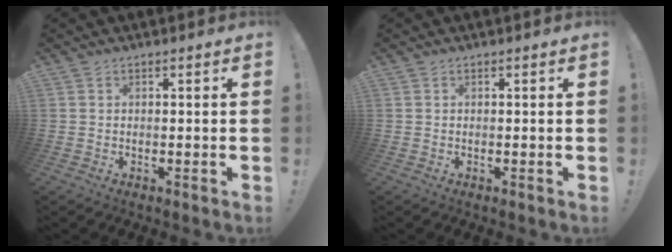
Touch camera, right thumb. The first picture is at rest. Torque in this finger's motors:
{"motor_torque": [0.00, 0.00, 0.00, 0.00, 0.00]}